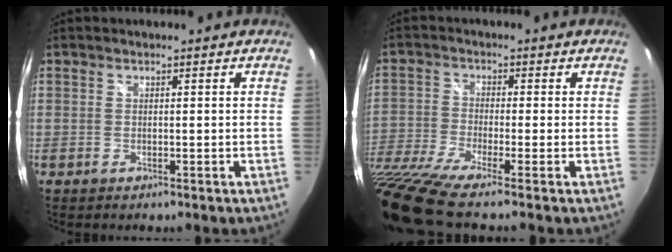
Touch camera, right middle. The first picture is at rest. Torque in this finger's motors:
{"motor_torque": [1.09, -1.05, 0.68, 0.21]}